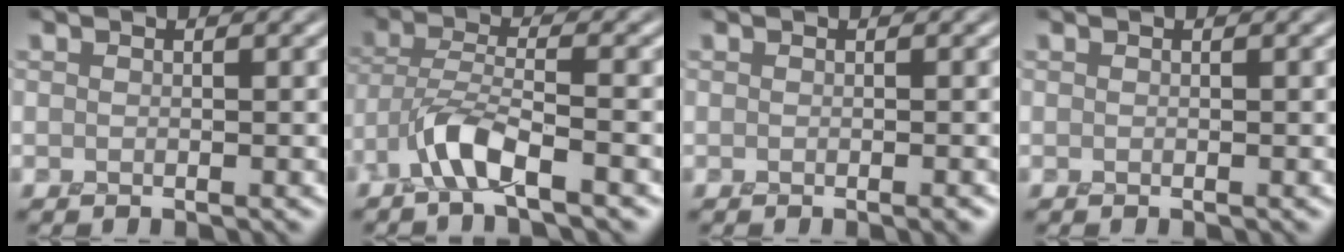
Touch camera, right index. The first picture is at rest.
{"total": 3.7, "force": [-2.5, 0.2, 2.7], "torque": [-0.056, 0.012, -0.057]}
{"total": 0.9, "force": [-0.6, 0.4, 0.6], "torque": [-0.008, -0.004, -0.009]}
{"total": 0.0}